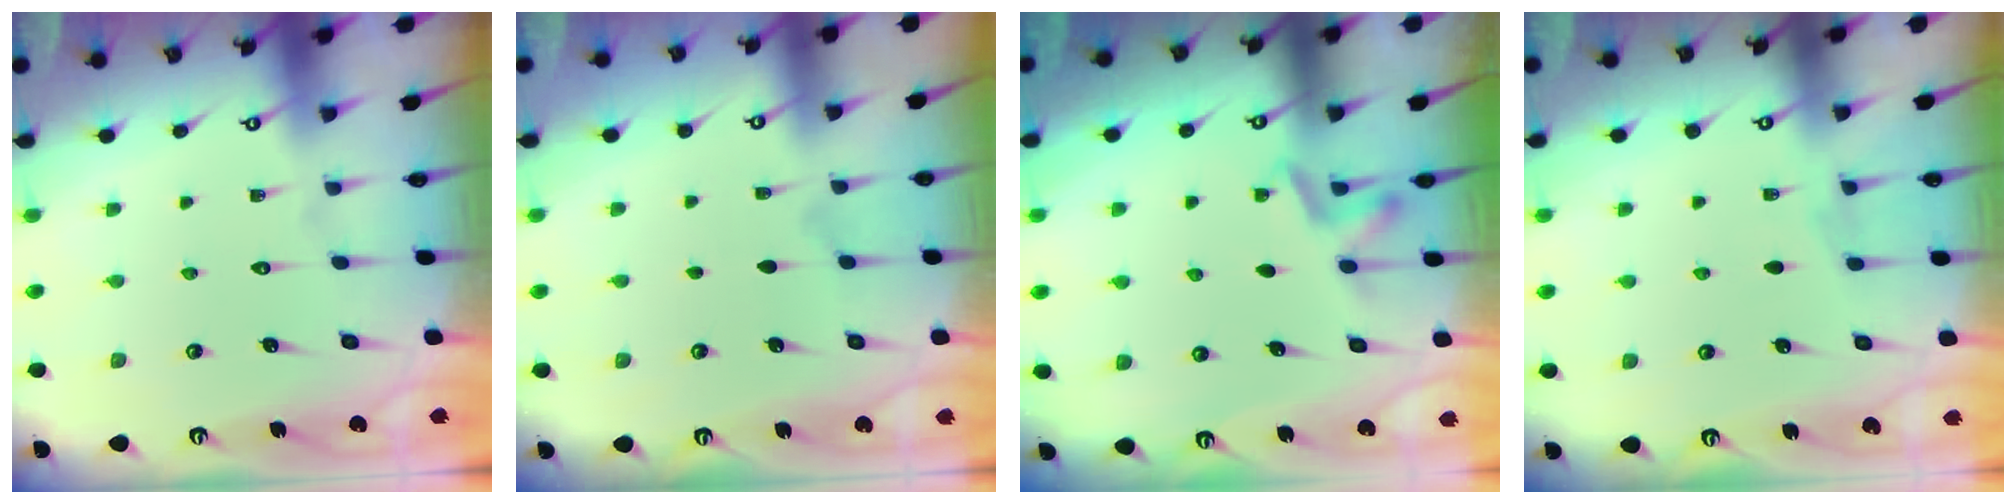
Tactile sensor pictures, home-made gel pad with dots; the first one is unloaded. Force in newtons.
{"total": 2.7, "press": 2.3, "slide": 1.6}
{"total": 3.3, "press": 2.9, "slide": 1.4}
{"total": 2.1, "press": 2.1, "slide": 0.3}